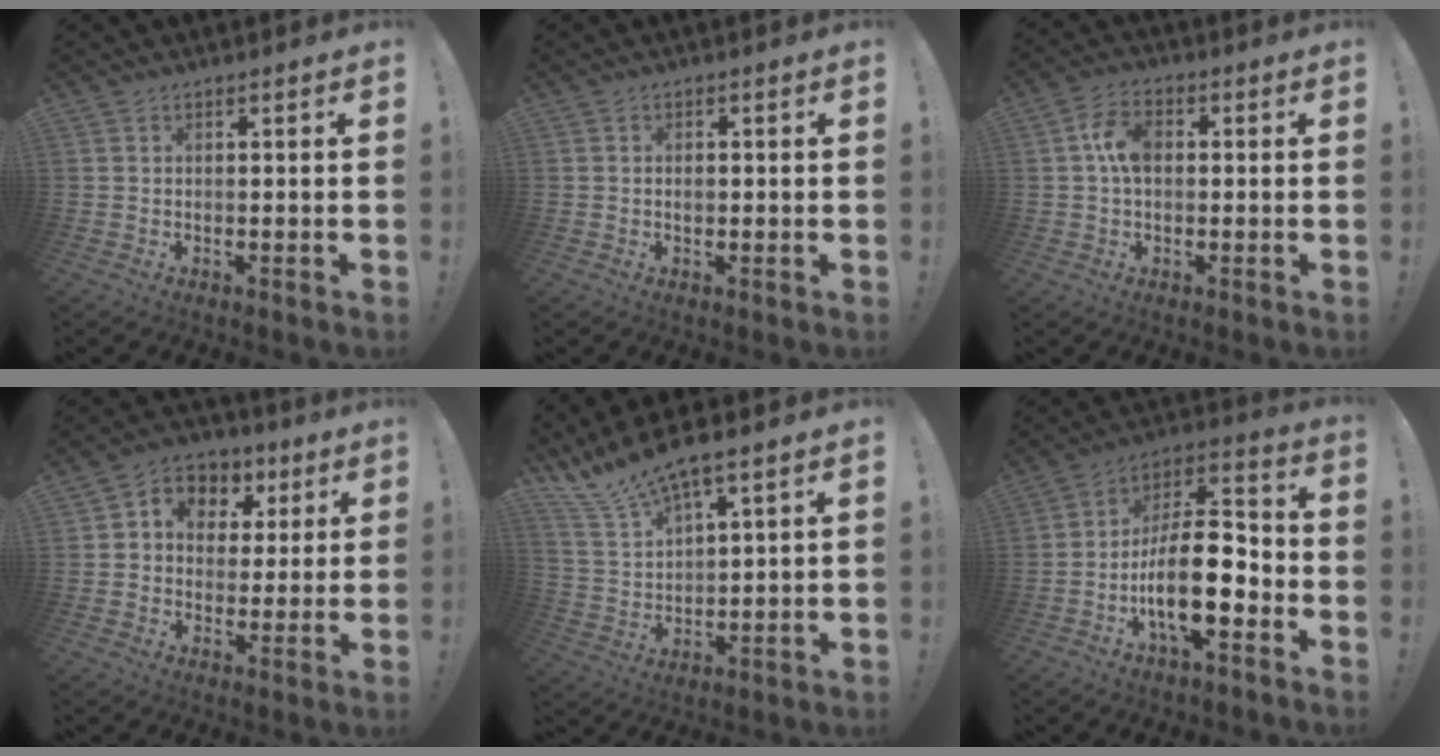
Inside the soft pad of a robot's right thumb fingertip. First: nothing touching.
{"total": 1.0, "force": [-0.1, 0.7, 0.7], "torque": [-0.001, -0.003, -0.004]}
{"total": 7.5, "force": [0.7, 4.8, 5.7], "torque": [-0.103, 0.014, 0.015]}
{"total": 7.9, "force": [1.7, 7.2, 2.7], "torque": [-0.042, -0.009, 0.039]}
{"total": 10.6, "force": [9.2, 1.0, 5.1], "torque": [-0.118, -0.056, 0.167]}
{"total": 17.9, "force": [-5.8, 7.1, 15.3], "torque": [-0.272, 0.026, -0.091]}